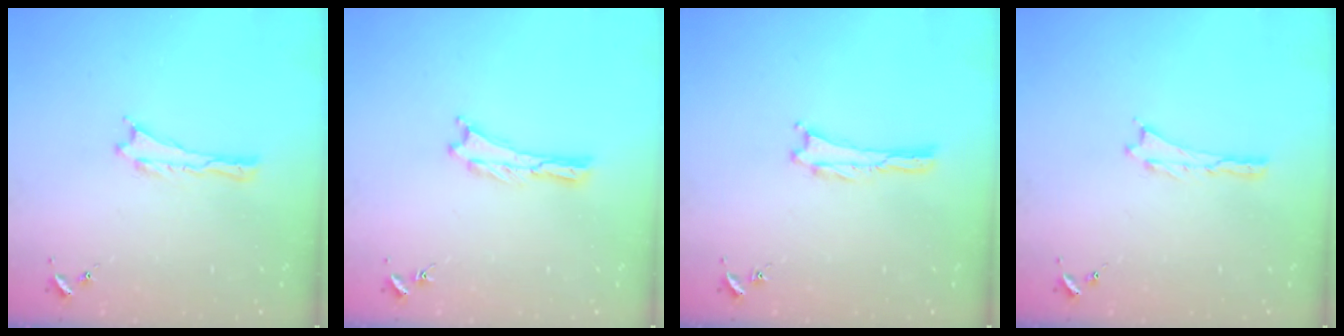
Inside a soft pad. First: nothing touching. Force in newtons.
{"total": 0.0}
{"total": 0.0}
{"total": 0.0}